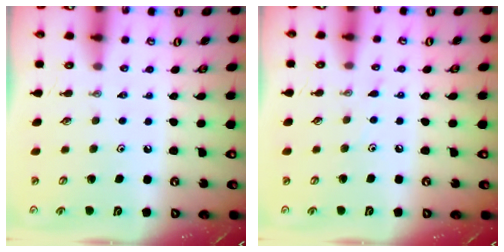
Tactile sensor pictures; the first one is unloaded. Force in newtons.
{"total": 4.4, "press": 4.3, "slide": 0.6}